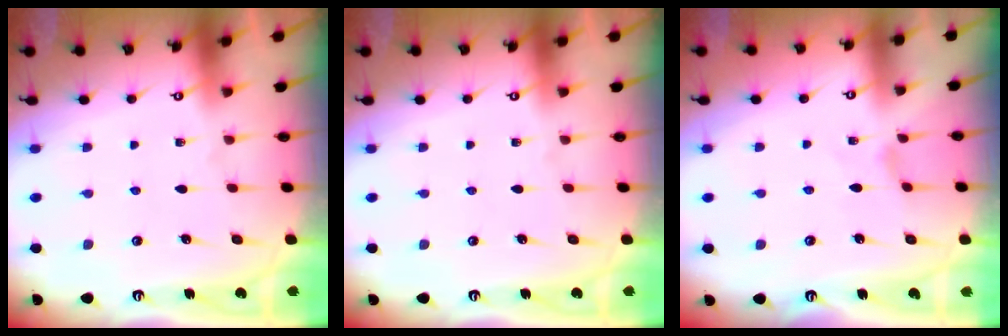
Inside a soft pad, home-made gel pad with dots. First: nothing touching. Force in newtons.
{"total": 0.0}
{"total": 0.0}